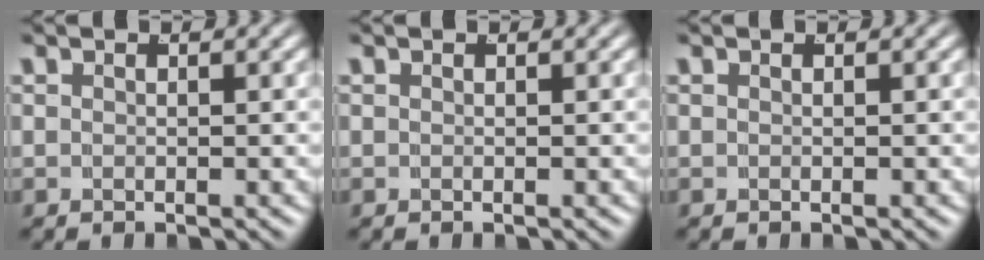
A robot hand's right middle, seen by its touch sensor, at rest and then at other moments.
{"total": 0.0}
{"total": 0.0}